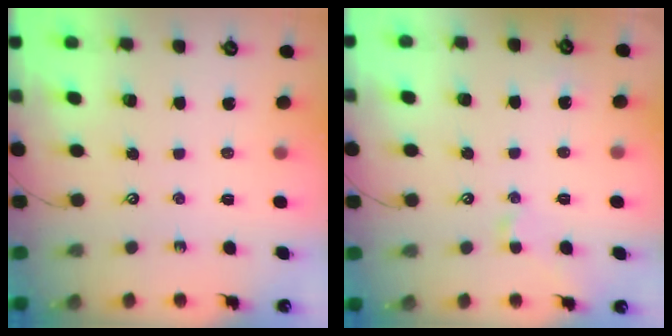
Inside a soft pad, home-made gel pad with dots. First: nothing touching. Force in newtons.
{"total": 1.0, "press": 0.9, "slide": 0.3}